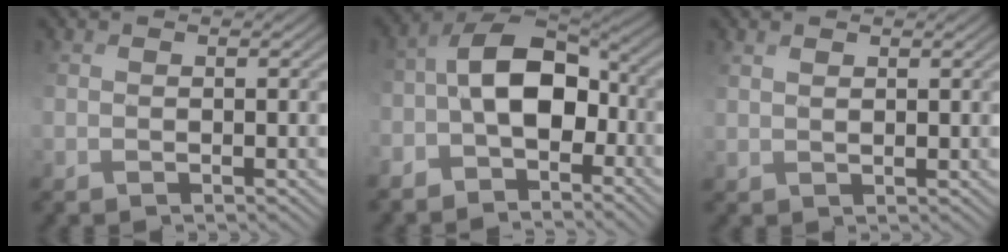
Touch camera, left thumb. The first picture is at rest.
{"total": 8.8, "force": [-2.9, 4.5, 7.1], "torque": [-0.135, 0.009, -0.063]}
{"total": 2.0, "force": [2.0, 0.2, -0.1], "torque": [0.002, 0.008, 0.044]}